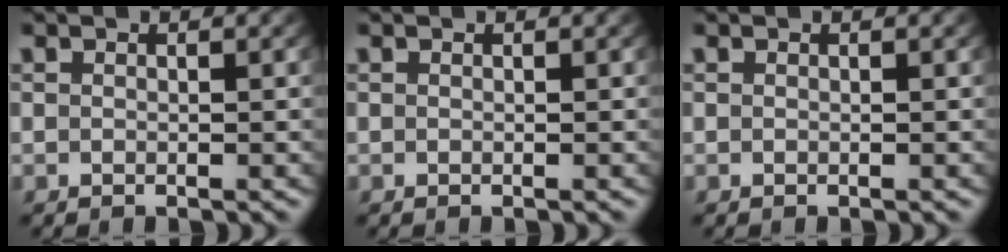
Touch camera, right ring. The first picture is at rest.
{"total": 0.0}
{"total": 0.0}